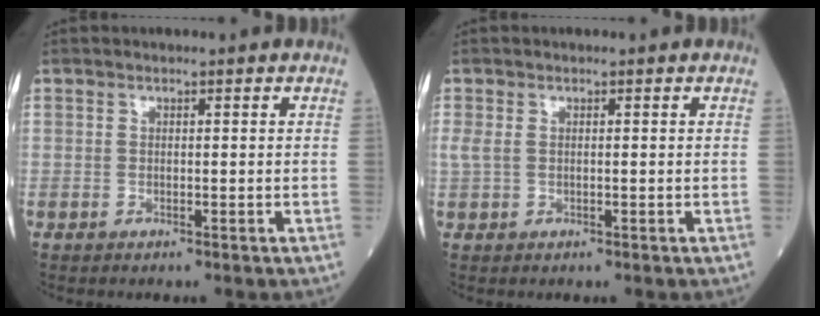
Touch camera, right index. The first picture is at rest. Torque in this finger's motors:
{"motor_torque": [0.84, 0.90, 0.25, 0.08]}